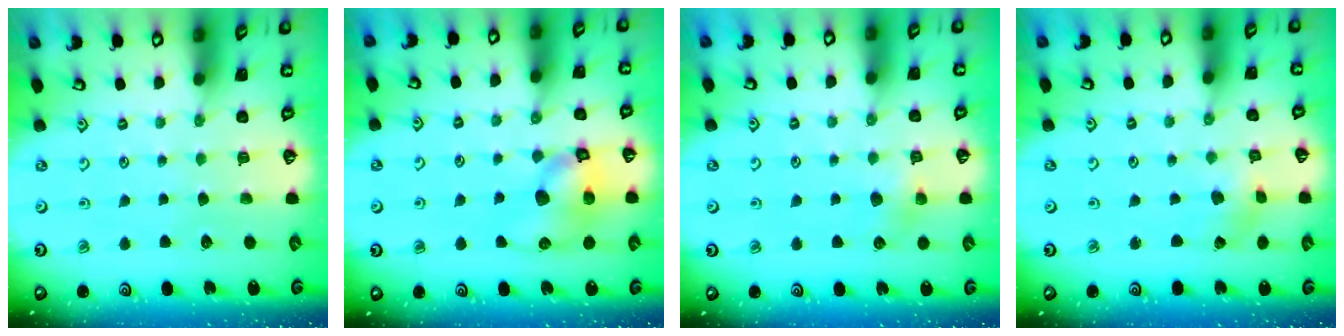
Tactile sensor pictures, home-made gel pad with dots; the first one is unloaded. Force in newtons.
{"total": 10.9, "press": 10.7, "slide": 1.5}
{"total": 5.7, "press": 5.7, "slide": 0.8}
{"total": 0.9, "press": 0.8, "slide": 0.2}